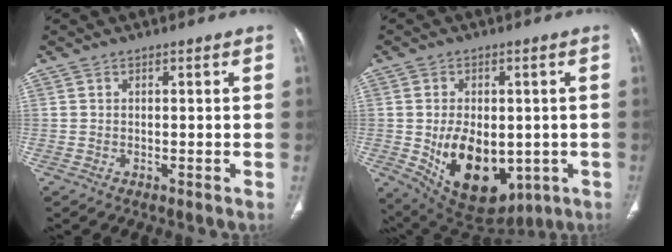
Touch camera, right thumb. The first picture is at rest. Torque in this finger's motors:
{"motor_torque": [-0.26, 1.13, 0.87, 0.71, 0.16]}